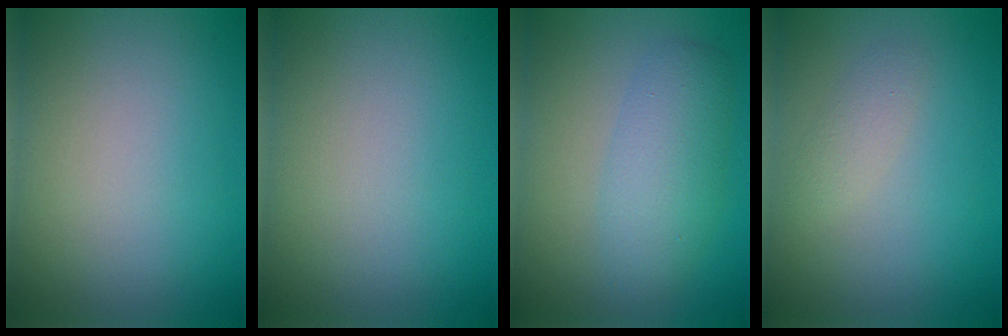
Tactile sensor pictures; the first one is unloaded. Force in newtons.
{"total": 0.0}
{"total": 4.0, "press": 4.0, "slide": 0.0}
{"total": 1.3, "press": 1.3, "slide": 0.0}